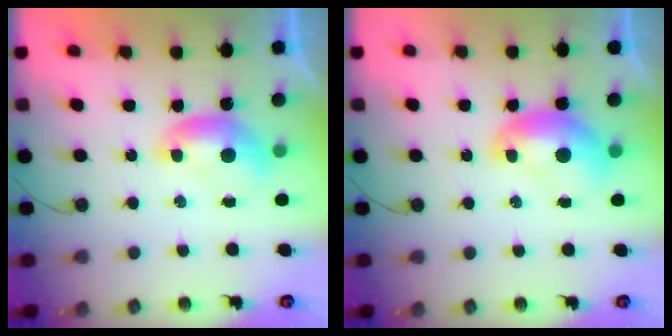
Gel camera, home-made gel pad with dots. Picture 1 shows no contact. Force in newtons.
{"total": 2.6, "press": 2.5, "slide": 0.7}